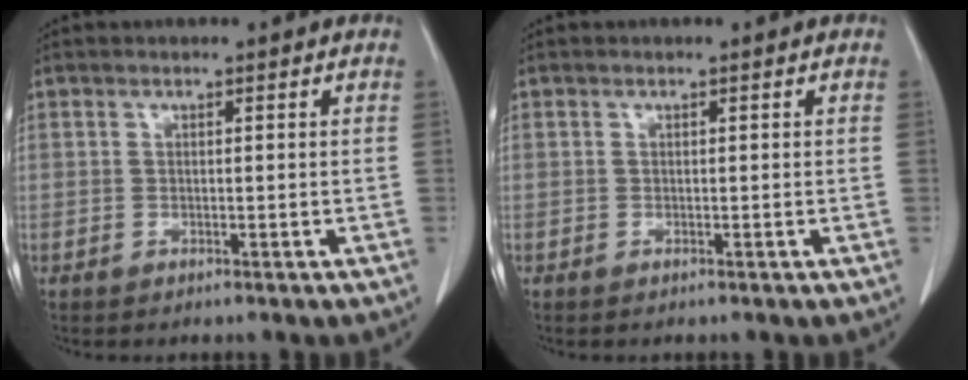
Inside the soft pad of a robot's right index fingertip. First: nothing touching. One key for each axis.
{"total": 0.0}